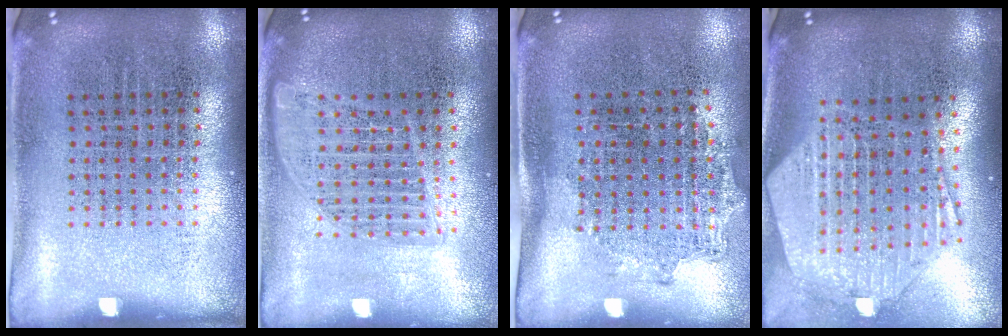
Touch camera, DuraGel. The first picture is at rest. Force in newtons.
{"total": 1.5, "press": 1.4, "slide": 0.7}
{"total": 1.4, "press": 1.1, "slide": 0.9}
{"total": 2.8, "press": 2.2, "slide": 1.7}